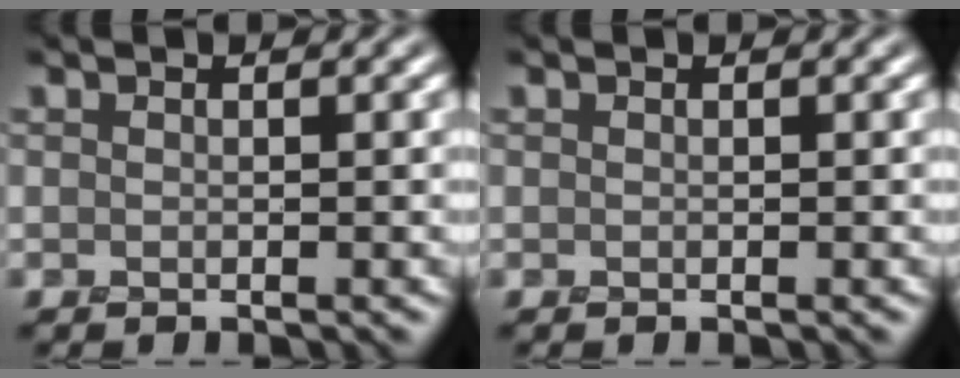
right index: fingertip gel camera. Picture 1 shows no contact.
{"total": 0.0}